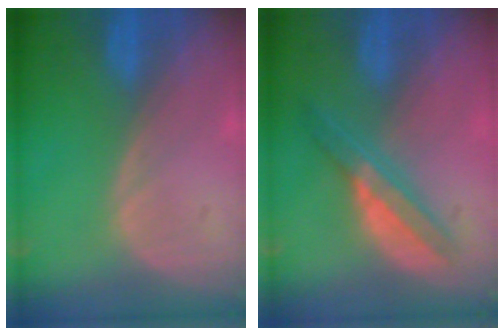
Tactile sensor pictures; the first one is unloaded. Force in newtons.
{"total": 5.7, "press": 5.3, "slide": 1.9}